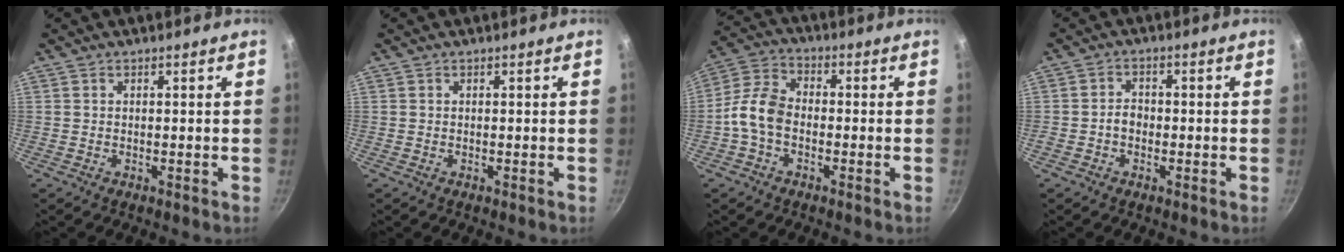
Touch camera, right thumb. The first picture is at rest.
{"total": 0.0}
{"total": 8.2, "force": [-2.1, 5.5, 5.7], "torque": [-0.110, 0.035, -0.057]}
{"total": 2.7, "force": [-0.8, 2.1, 1.5], "torque": [-0.012, 0.016, -0.016]}